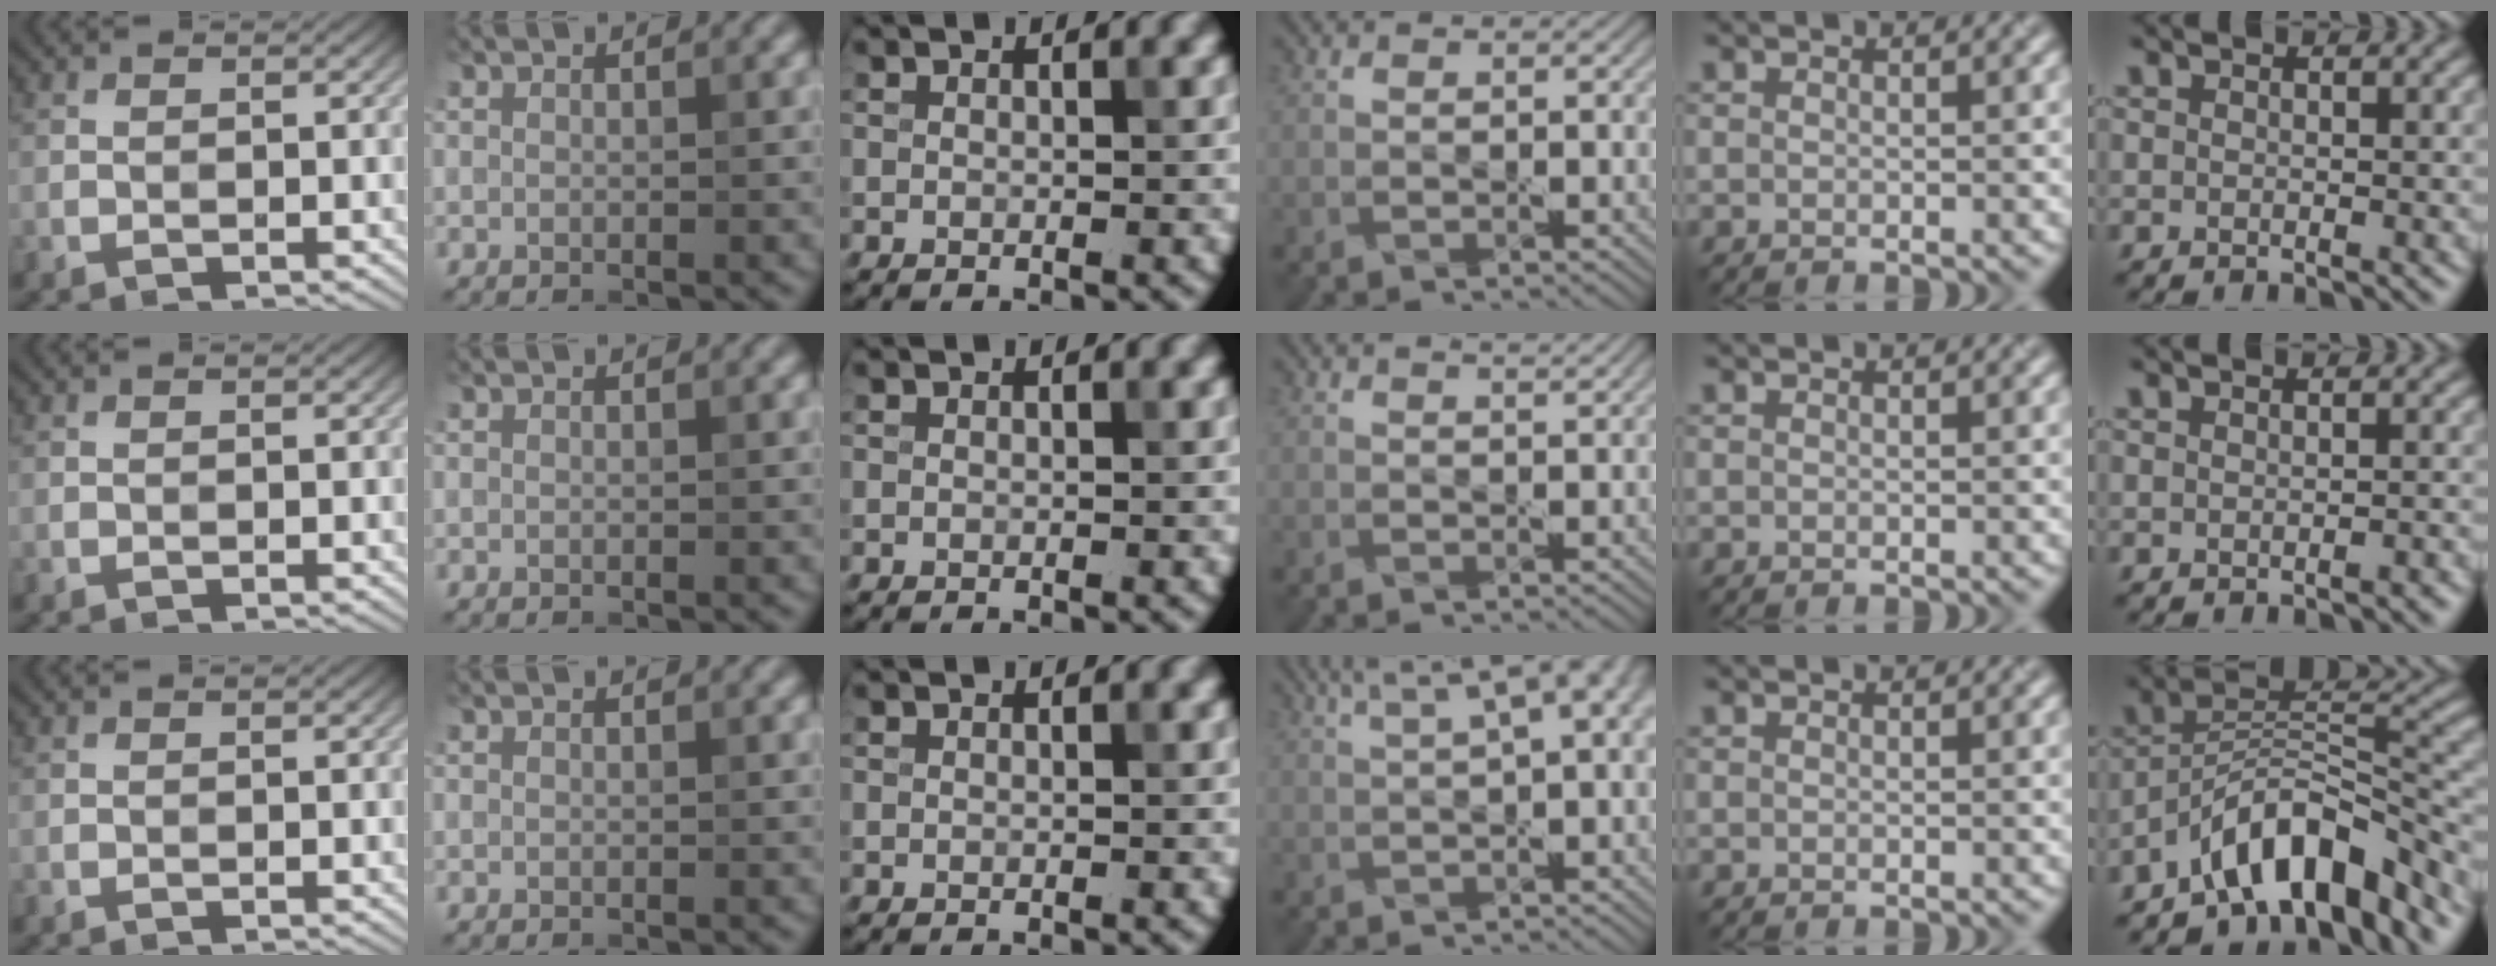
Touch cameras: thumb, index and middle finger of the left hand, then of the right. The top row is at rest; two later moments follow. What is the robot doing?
{"motion": "pour", "object": "sugar"}